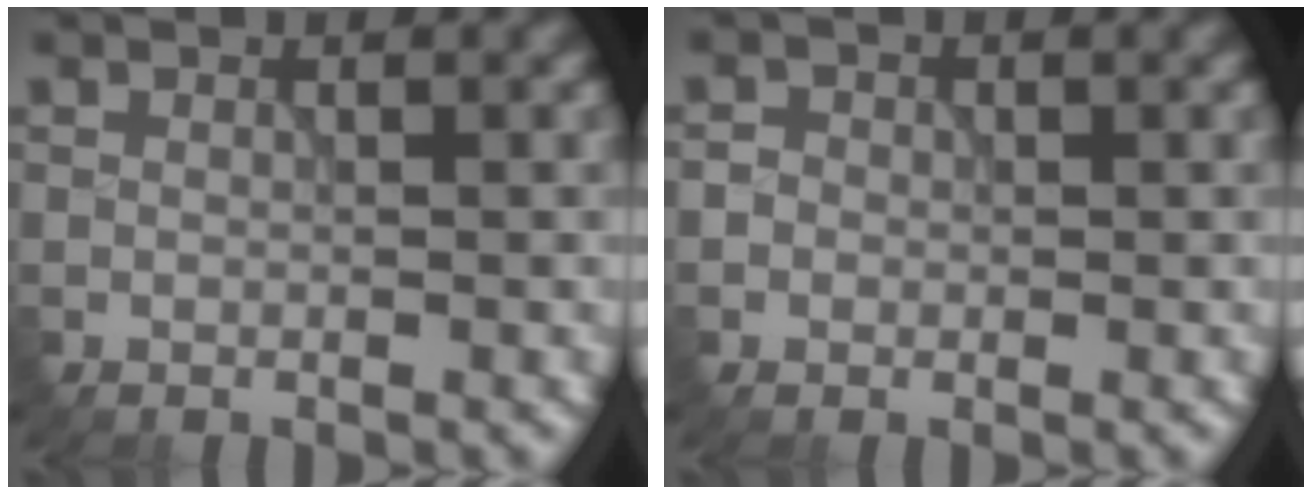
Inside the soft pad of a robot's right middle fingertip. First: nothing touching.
{"total": 1.6, "force": [0.1, 1.5, 0.4], "torque": [0.006, 0.002, -0.007]}